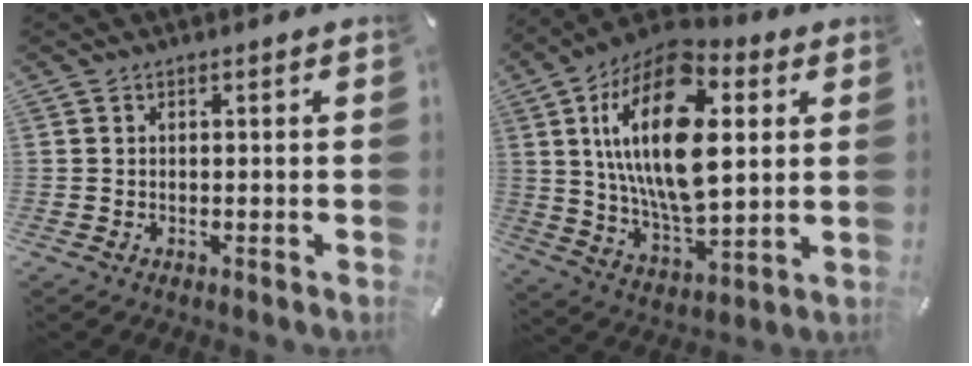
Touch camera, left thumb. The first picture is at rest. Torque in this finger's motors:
{"motor_torque": [2.50, 2.51, 1.71, -1.06, 0.47]}